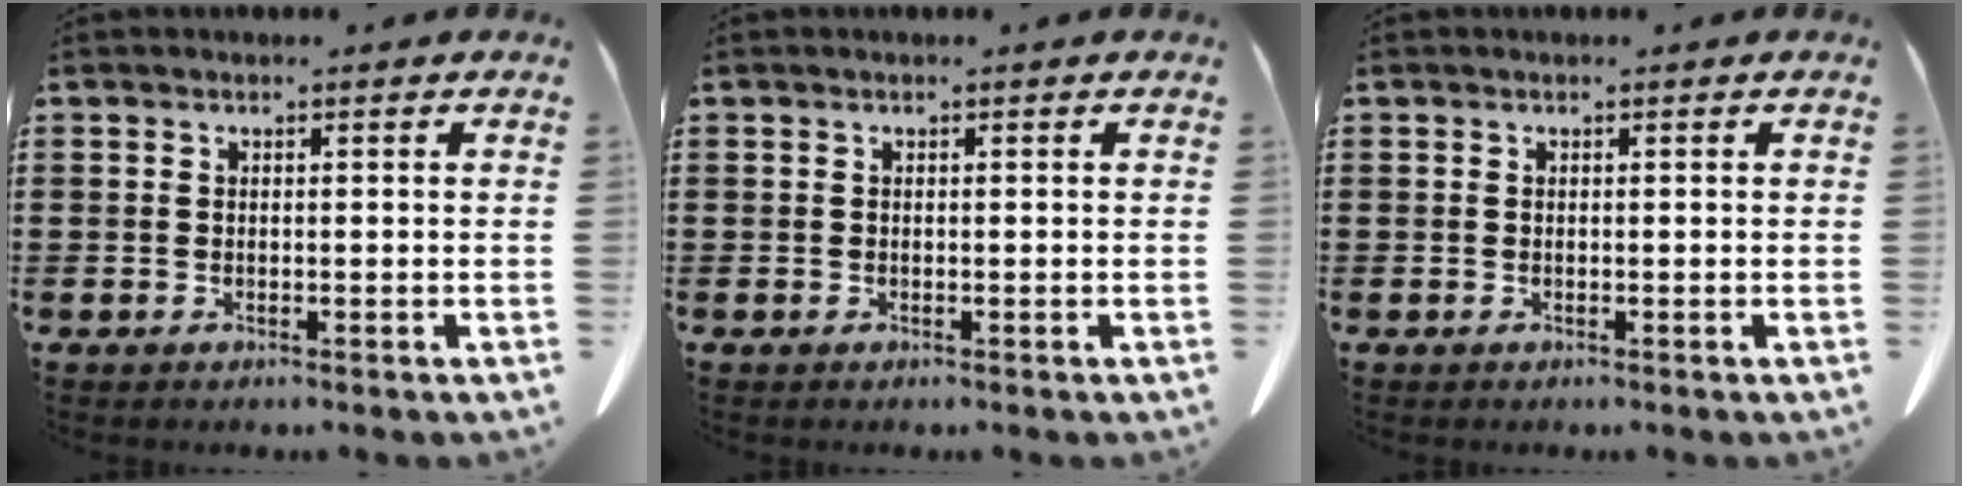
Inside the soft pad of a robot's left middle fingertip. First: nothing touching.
{"total": 0.0}
{"total": 0.0}